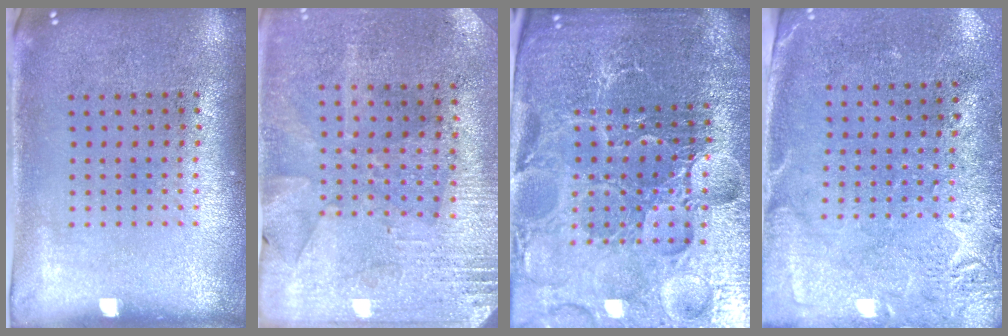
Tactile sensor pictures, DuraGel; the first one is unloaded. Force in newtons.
{"total": 2.8, "press": 2.5, "slide": 1.1}
{"total": 5.5, "press": 5.2, "slide": 1.8}
{"total": 2.7, "press": 2.2, "slide": 1.7}